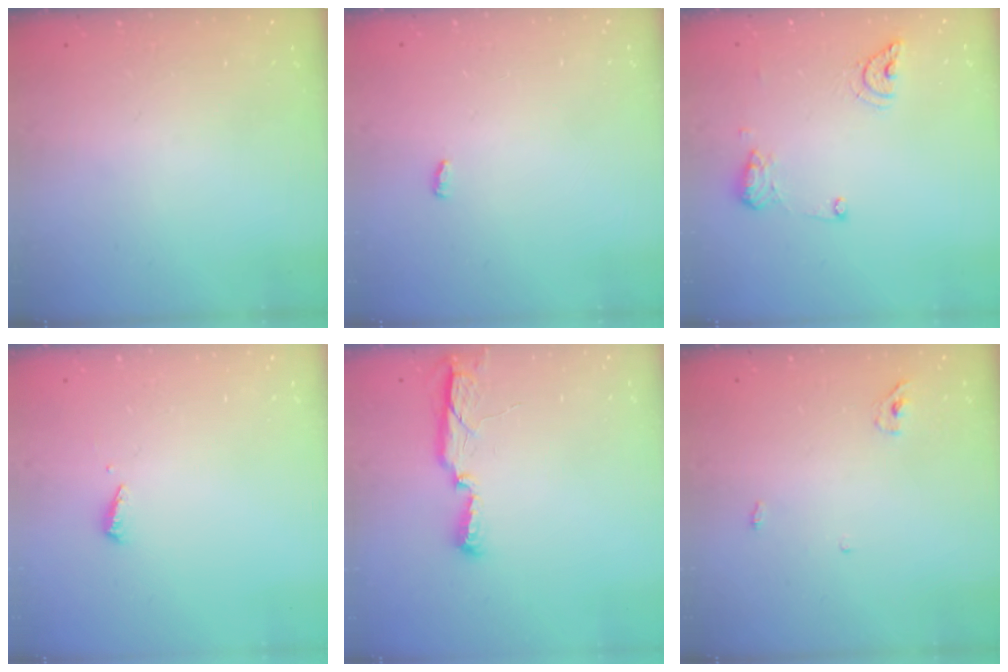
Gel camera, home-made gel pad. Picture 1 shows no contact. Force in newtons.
{"total": 2.9, "press": 2.6, "slide": 1.3}
{"total": 9.6, "press": 9.5, "slide": 1.4}
{"total": 2.5, "press": 2.5, "slide": 0.1}
{"total": 6.6, "press": 6.5, "slide": 1.1}
{"total": 3.3, "press": 3.3, "slide": 0.7}